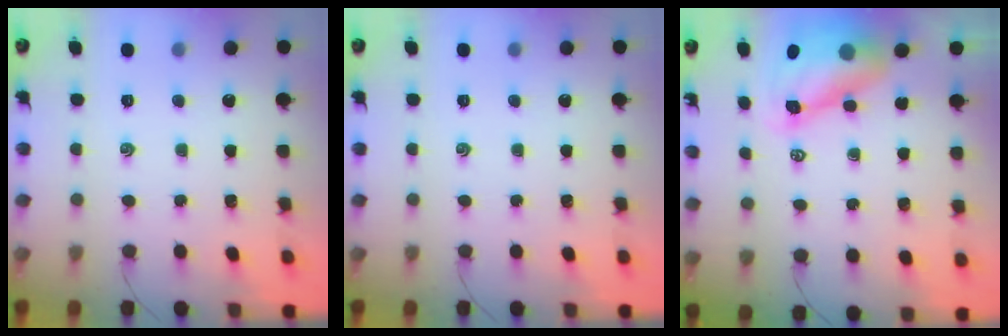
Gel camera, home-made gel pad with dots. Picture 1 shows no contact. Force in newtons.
{"total": 0.0}
{"total": 9.3, "press": 8.9, "slide": 2.7}